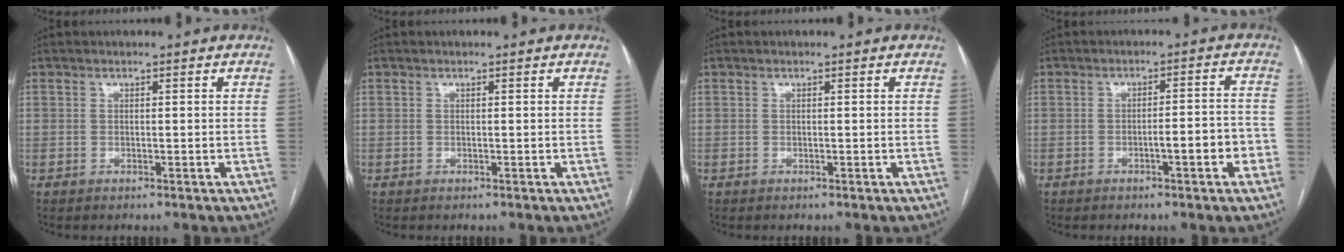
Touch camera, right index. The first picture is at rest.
{"total": 0.0}
{"total": 0.0}
{"total": 5.5, "force": [-2.2, 0.8, 5.0], "torque": [-0.066, 0.015, -0.029]}